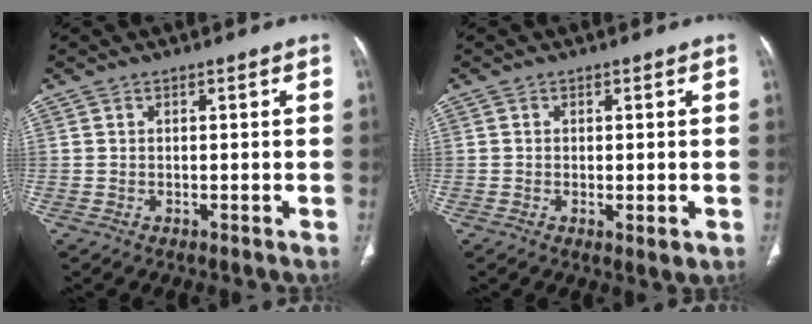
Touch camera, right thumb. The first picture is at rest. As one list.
[{"total": 1.0, "force": [-0.3, 0.4, 0.9], "torque": [-0.017, -0.004, -0.002]}]